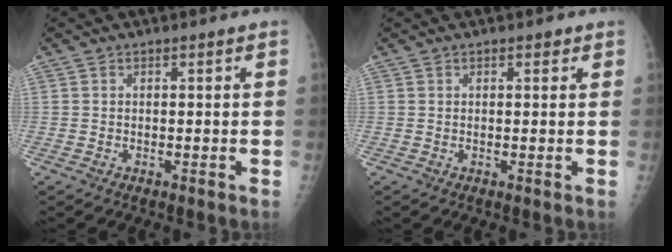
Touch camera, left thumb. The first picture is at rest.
{"total": 1.1, "force": [0.6, 0.6, 0.7], "torque": [-0.001, 0.000, 0.004]}